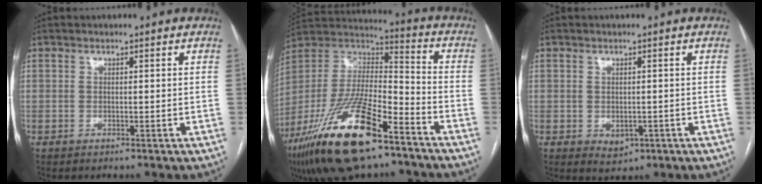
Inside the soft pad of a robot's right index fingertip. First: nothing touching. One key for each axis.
{"total": 23.8, "fx": -14.7, "fy": 6.8, "fz": 17.5, "tx": -0.358, "ty": -0.021, "tz": -0.260}
{"total": 2.4, "fx": -0.6, "fy": 1.8, "fz": 1.4, "tx": -0.017, "ty": -0.002, "tz": 0.005}